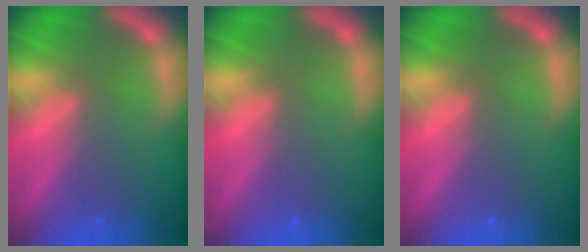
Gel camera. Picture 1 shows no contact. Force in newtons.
{"total": 0.0}
{"total": 0.0}